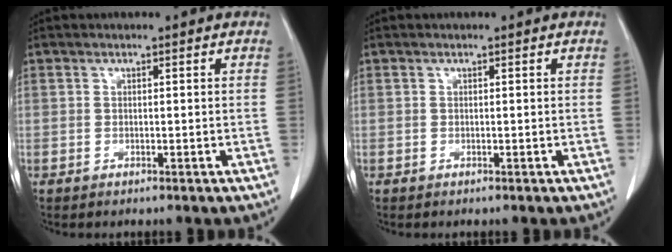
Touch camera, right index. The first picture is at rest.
{"total": 0.0}